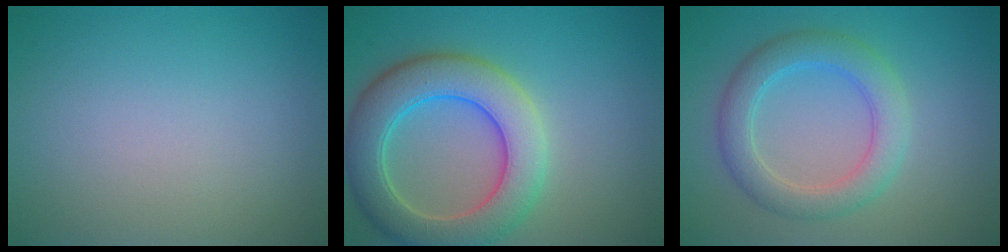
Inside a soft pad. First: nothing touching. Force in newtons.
{"total": 7.8, "press": 7.8, "slide": 0.5}
{"total": 4.3, "press": 4.3, "slide": 0.0}